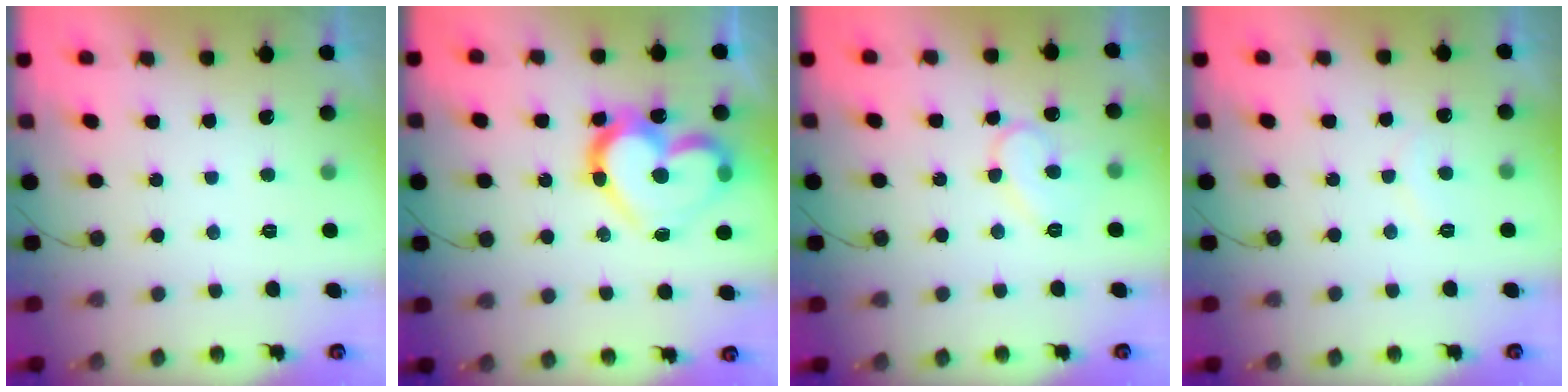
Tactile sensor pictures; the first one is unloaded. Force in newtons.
{"total": 18.2, "press": 18.1, "slide": 2.0}
{"total": 9.7, "press": 9.7, "slide": 0.9}
{"total": 5.3, "press": 5.3, "slide": 0.4}